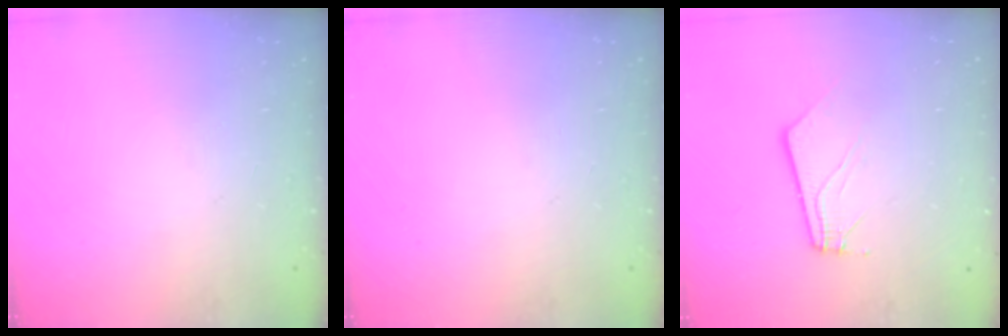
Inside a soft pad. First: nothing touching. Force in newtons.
{"total": 0.0}
{"total": 3.9, "press": 3.9, "slide": 0.2}